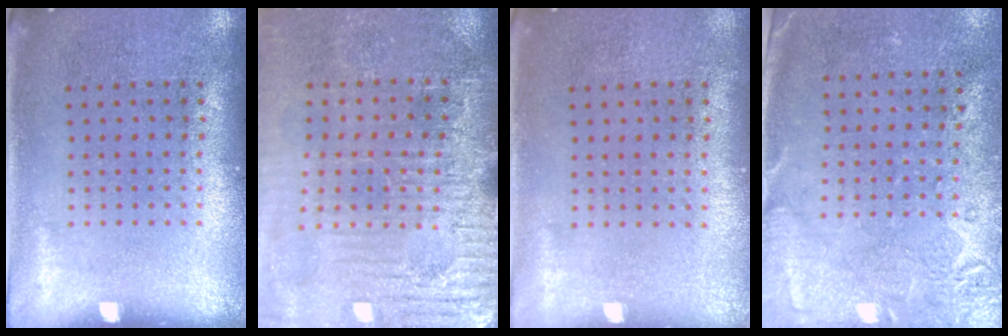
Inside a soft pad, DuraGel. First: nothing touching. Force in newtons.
{"total": 3.6, "press": 3.5, "slide": 0.9}
{"total": 0.0}
{"total": 2.8, "press": 2.2, "slide": 1.7}